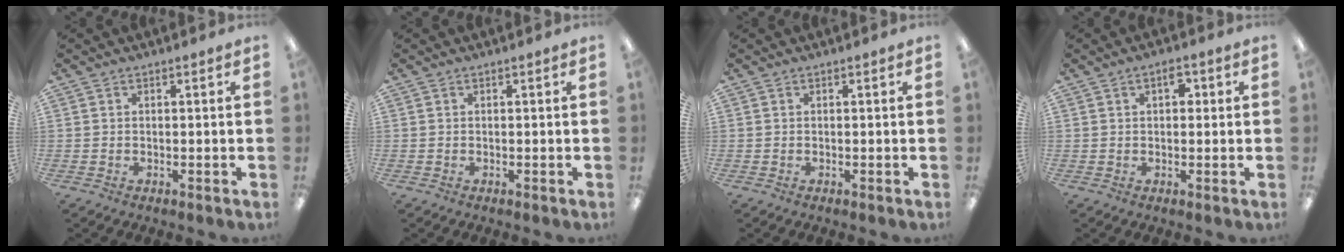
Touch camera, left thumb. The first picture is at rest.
{"total": 0.0}
{"total": 0.0}
{"total": 3.6, "force": [1.3, 1.9, 2.7], "torque": [-0.032, -0.002, 0.016]}